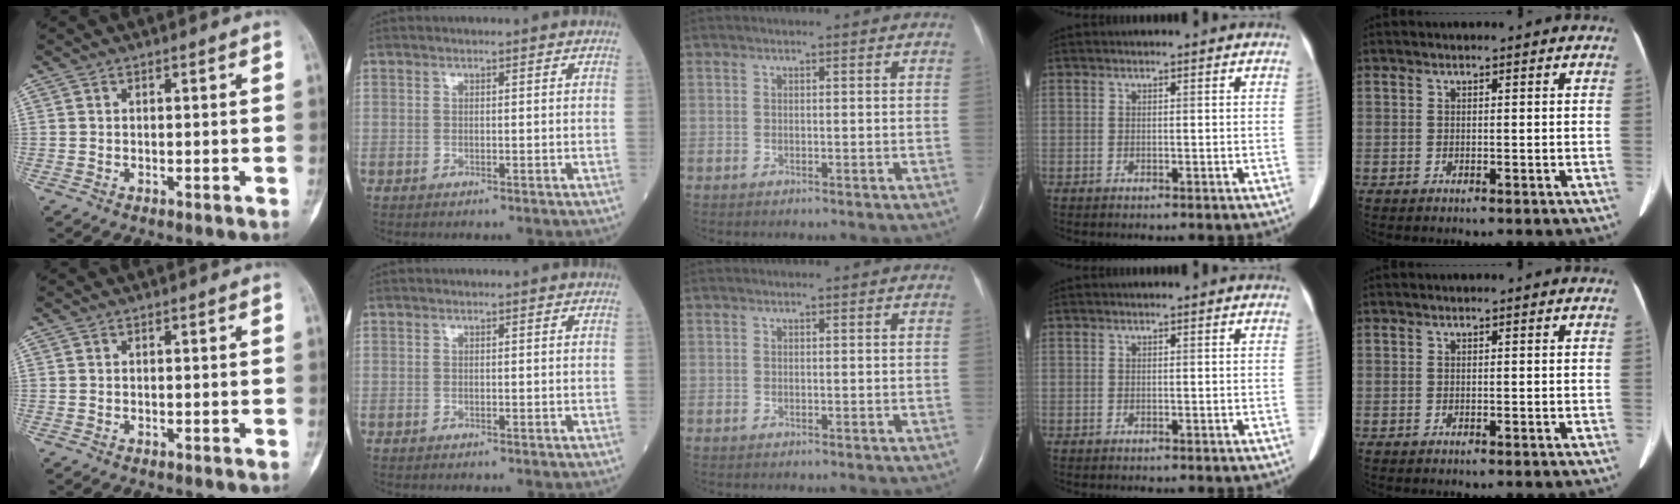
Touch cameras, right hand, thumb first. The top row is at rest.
{}